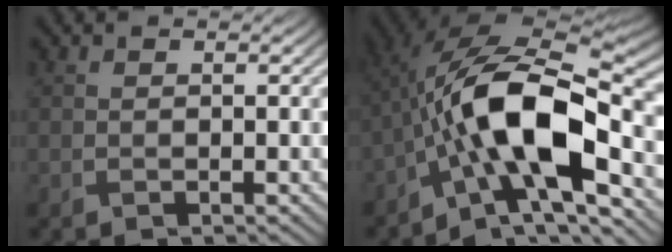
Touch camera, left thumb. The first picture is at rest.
{"total": 14.4, "force": [-4.1, 5.9, 12.5], "torque": [-0.204, 0.001, -0.085]}